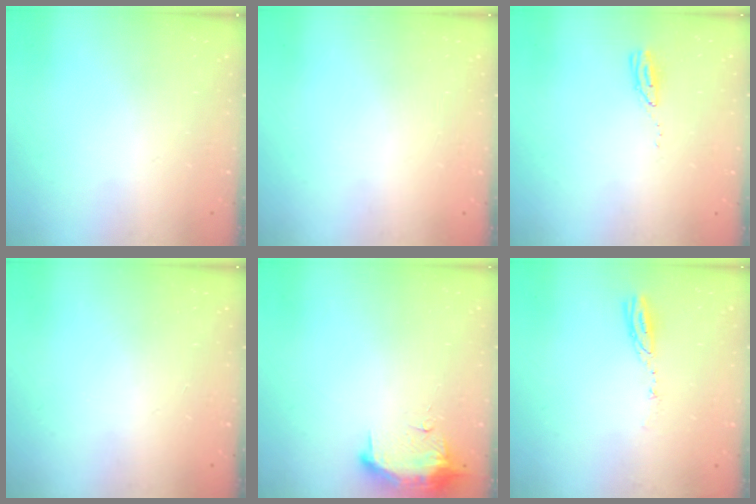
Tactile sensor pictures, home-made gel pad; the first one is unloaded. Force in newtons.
{"total": 0.0}
{"total": 3.6, "press": 3.5, "slide": 0.3}
{"total": 0.0}
{"total": 19.3, "press": 12.1, "slide": 15.1}
{"total": 3.5, "press": 3.5, "slide": 0.3}